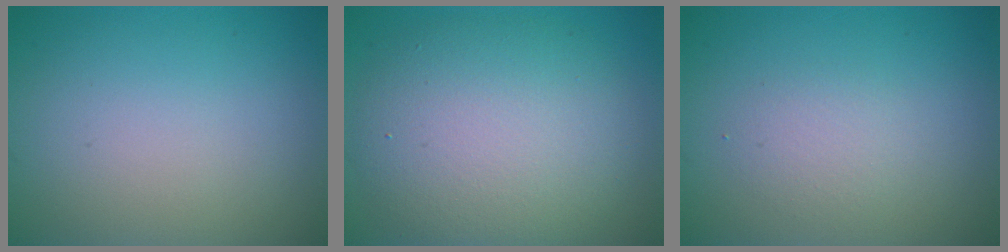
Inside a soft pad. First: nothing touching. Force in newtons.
{"total": 8.8, "press": 8.8, "slide": 0.6}
{"total": 1.5, "press": 1.5, "slide": 0.1}